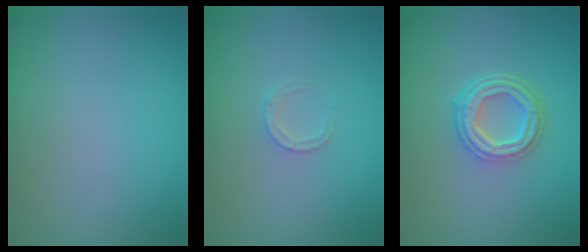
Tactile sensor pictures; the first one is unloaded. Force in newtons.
{"total": 1.3, "press": 1.3, "slide": 0.2}
{"total": 4.1, "press": 3.0, "slide": 2.8}